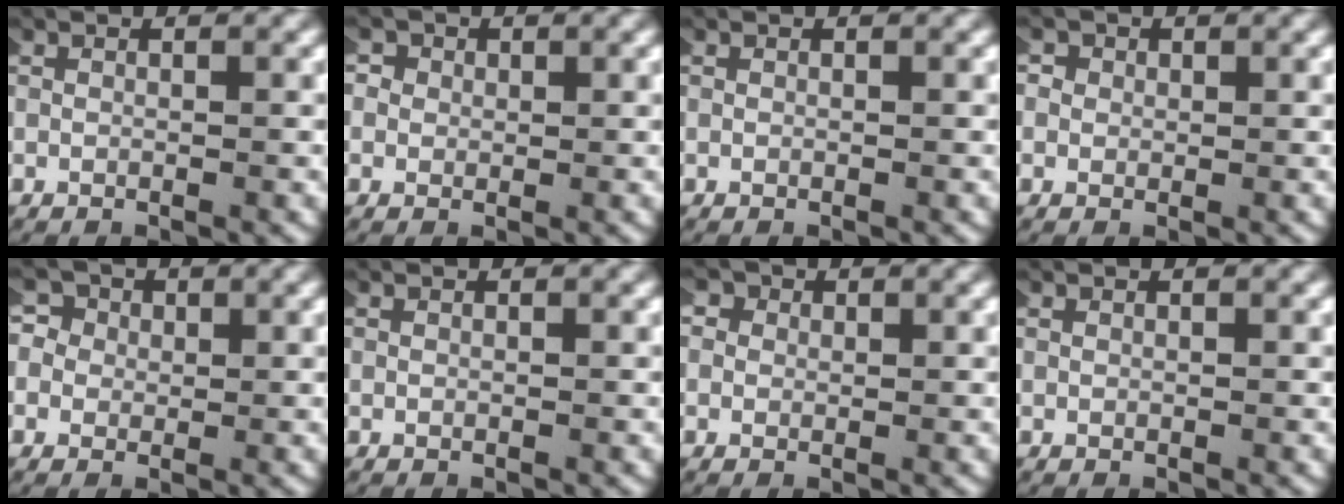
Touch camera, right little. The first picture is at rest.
{"total": 2.7, "force": [0.4, 2.6, 0.7], "torque": [-0.025, 0.004, -0.006]}
{"total": 0.0}
{"total": 2.2, "force": [0.3, 2.1, 0.5], "torque": [-0.019, 0.004, -0.006]}
{"total": 5.4, "force": [0.8, 4.9, 2.0], "torque": [-0.059, 0.000, -0.002]}
{"total": 0.0}
{"total": 3.2, "force": [0.9, 2.9, 1.0], "torque": [-0.031, 0.009, -0.001]}
{"total": 0.0}